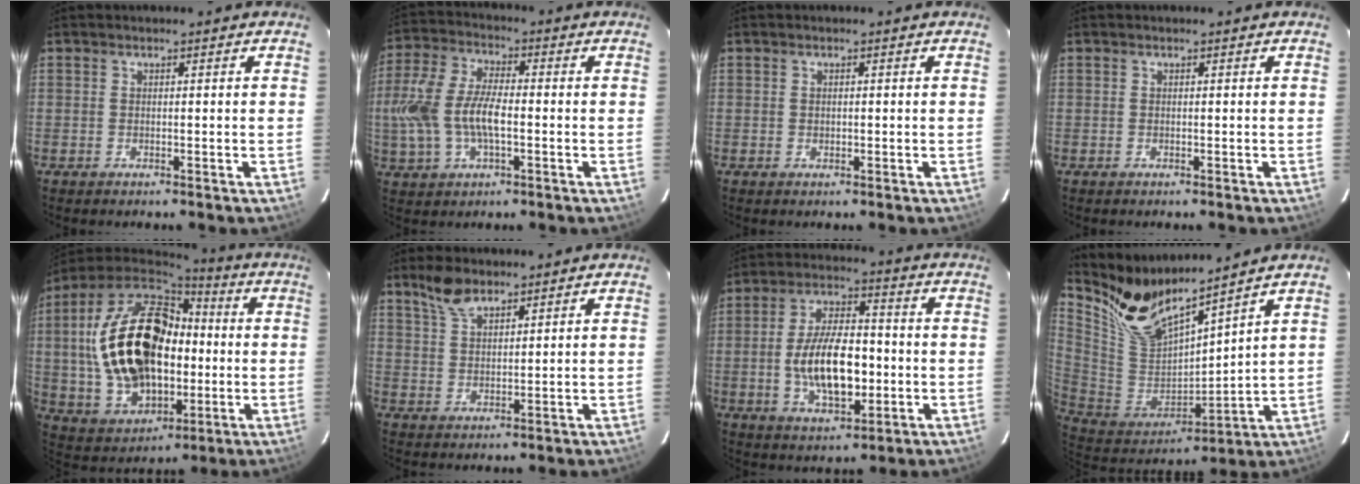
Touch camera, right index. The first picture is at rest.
{"total": 13.1, "force": [-1.6, 6.6, 11.3], "torque": [-0.246, 0.008, -0.029]}
{"total": 1.0, "force": [0.2, 0.7, 0.6], "torque": [-0.011, 0.002, 0.003]}
{"total": 0.0}
{"total": 25.8, "force": [0.5, 16.2, 20.1], "torque": [-0.425, 0.022, 0.030]}
{"total": 5.6, "force": [4.2, 2.3, 2.8], "torque": [-0.053, 0.009, 0.084]}
{"total": 14.3, "force": [-2.1, 6.6, 12.5], "torque": [-0.238, 0.004, -0.029]}
{"total": 15.6, "force": [13.0, 3.1, 8.1], "torque": [-0.157, -0.021, 0.264]}